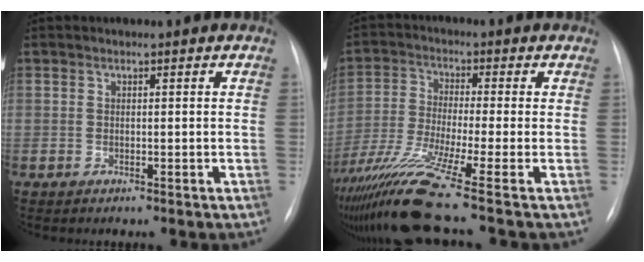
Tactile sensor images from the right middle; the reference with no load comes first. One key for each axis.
{"total": 11.8, "fx": -8.2, "fy": -2.2, "fz": 8.3, "tx": -0.168, "ty": -0.036, "tz": -0.153}